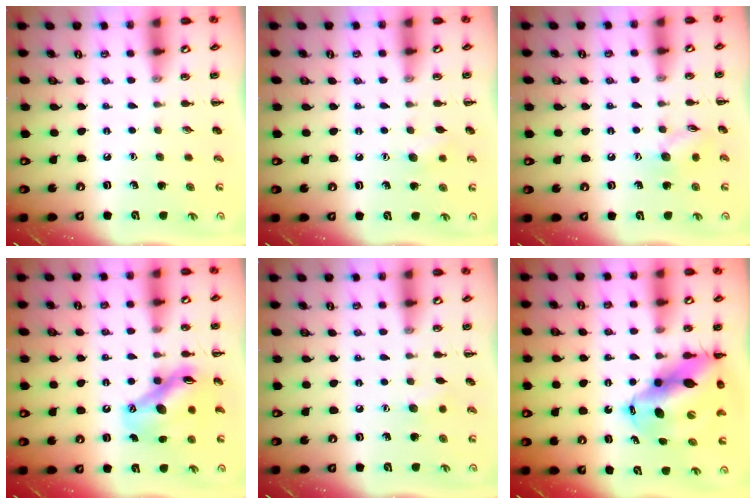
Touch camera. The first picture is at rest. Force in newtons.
{"total": 6.3, "press": 6.0, "slide": 1.7}
{"total": 7.8, "press": 7.7, "slide": 0.9}
{"total": 12.6, "press": 12.2, "slide": 3.3}
{"total": 4.7, "press": 4.5, "slide": 1.3}
{"total": 15.6, "press": 15.0, "slide": 4.3}